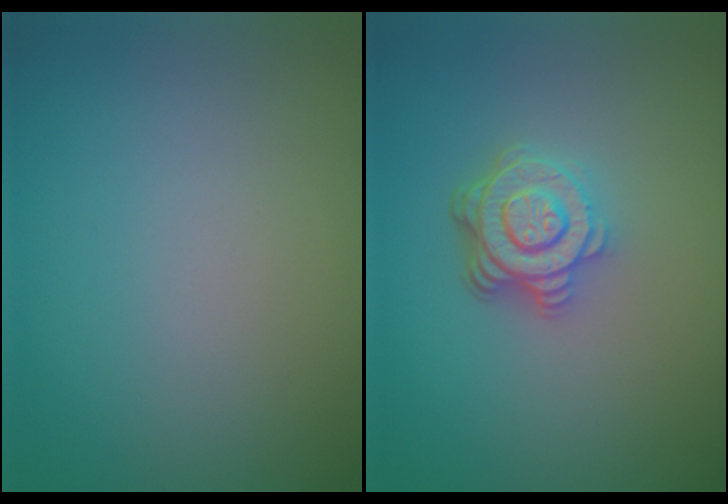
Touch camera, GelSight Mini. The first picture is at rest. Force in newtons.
{"total": 4.7, "press": 3.5, "slide": 3.2}